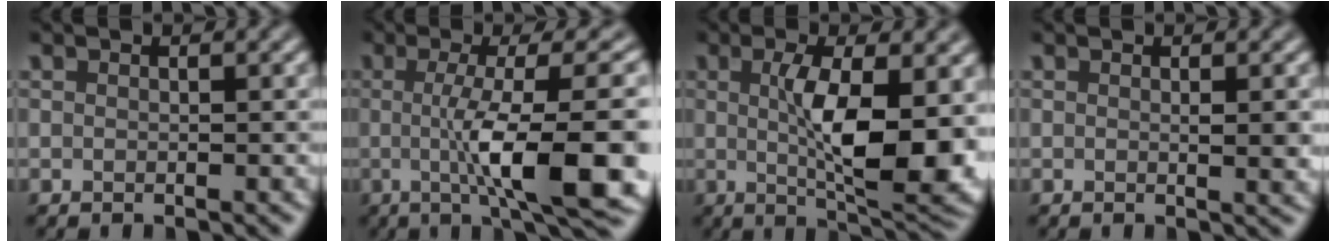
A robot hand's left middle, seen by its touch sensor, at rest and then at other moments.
{"total": 10.4, "force": [-1.1, 2.3, 10.1], "torque": [-0.137, -0.008, -0.016]}
{"total": 8.4, "force": [0.3, 2.4, 8.1], "torque": [-0.132, -0.012, 0.012]}
{"total": 1.5, "force": [0.2, 0.3, 1.4], "torque": [-0.018, -0.002, 0.002]}